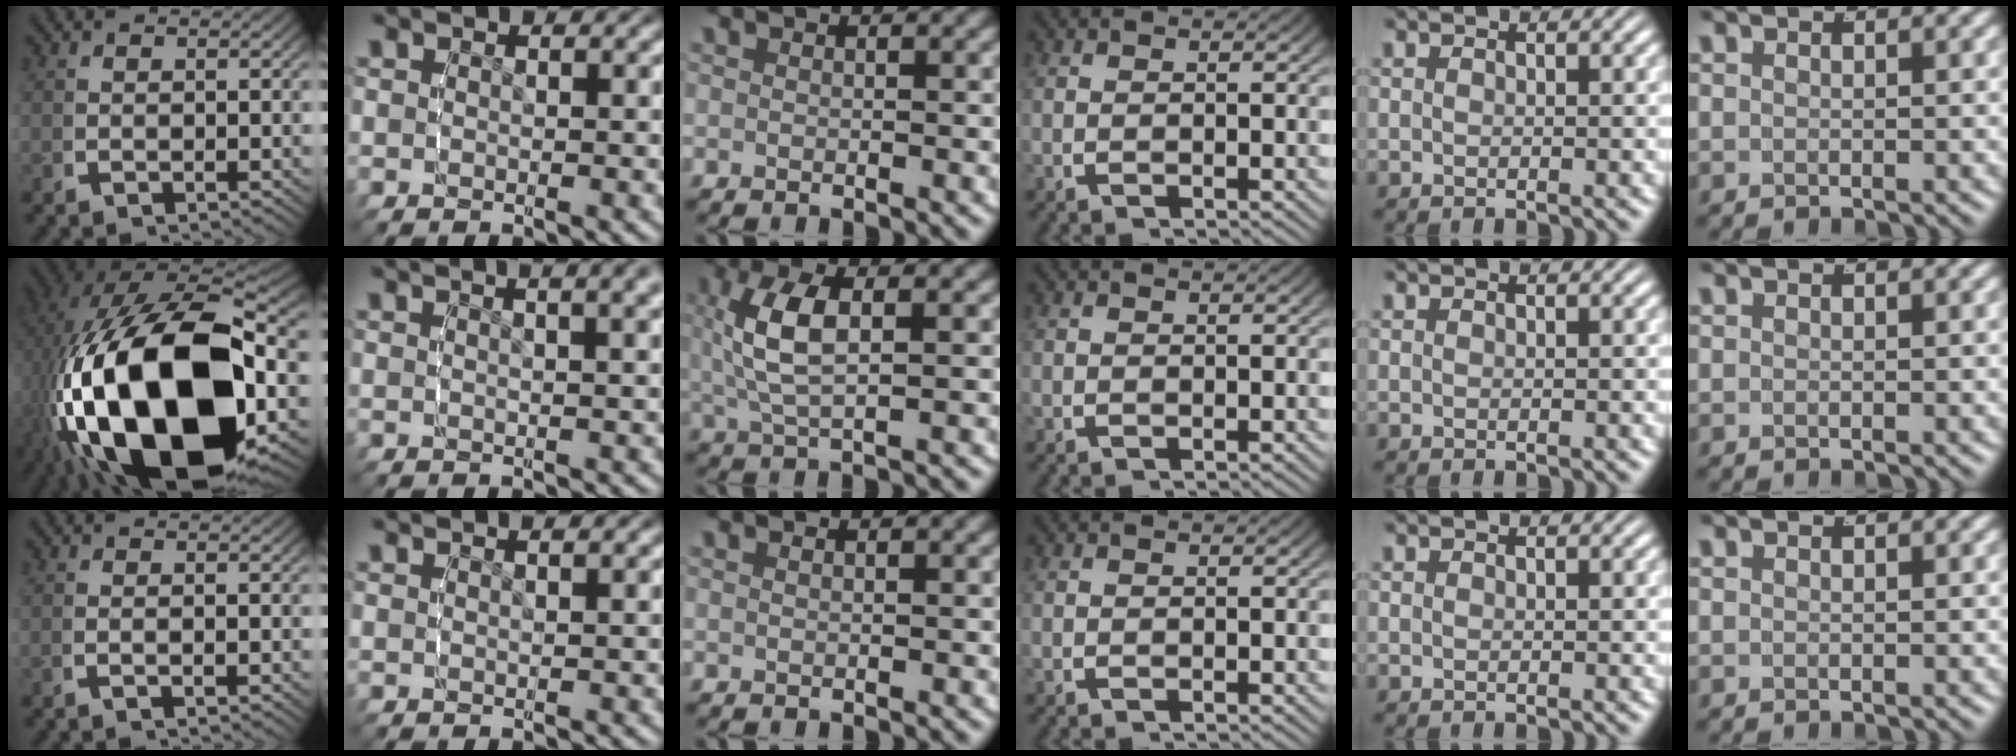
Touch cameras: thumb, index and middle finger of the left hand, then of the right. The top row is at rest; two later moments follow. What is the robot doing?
{"motion": "lift_and_place", "object": "tape"}